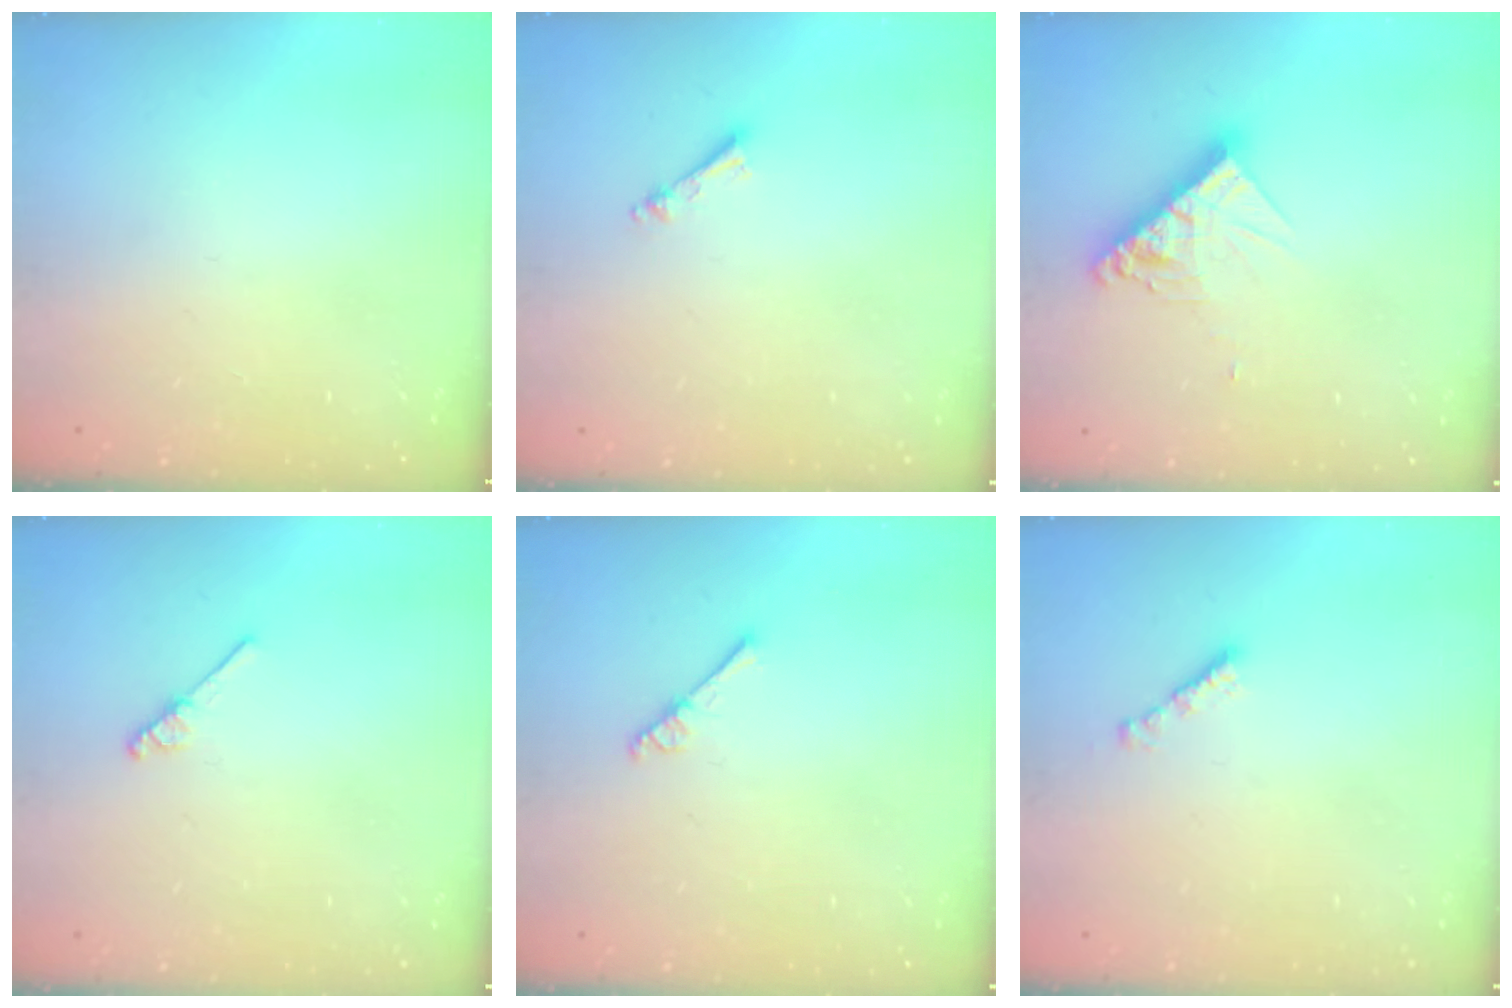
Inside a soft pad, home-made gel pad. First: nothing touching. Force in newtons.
{"total": 3.4, "press": 3.4, "slide": 0.4}
{"total": 10.7, "press": 10.6, "slide": 1.0}
{"total": 3.0, "press": 2.9, "slide": 0.5}
{"total": 2.6, "press": 2.6, "slide": 0.3}
{"total": 2.3, "press": 2.2, "slide": 0.4}